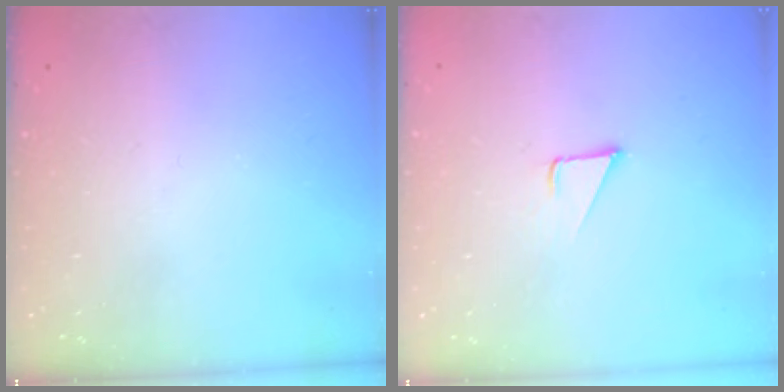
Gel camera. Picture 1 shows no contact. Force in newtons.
{"total": 3.6, "press": 3.6, "slide": 0.3}